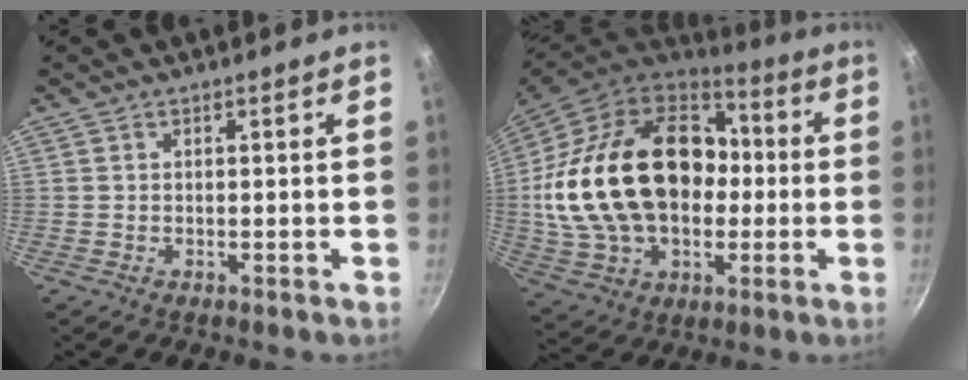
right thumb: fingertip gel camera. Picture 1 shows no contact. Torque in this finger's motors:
{"motor_torque": [-0.93, 3.03, 2.49, -0.31, 0.58]}